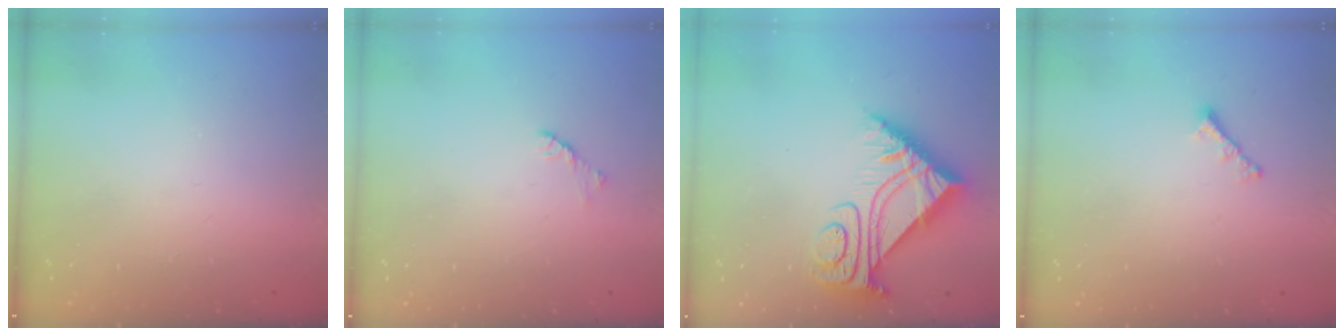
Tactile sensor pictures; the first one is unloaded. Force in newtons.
{"total": 1.7, "press": 1.6, "slide": 0.4}
{"total": 10.2, "press": 10.1, "slide": 0.8}
{"total": 2.2, "press": 2.2, "slide": 0.5}